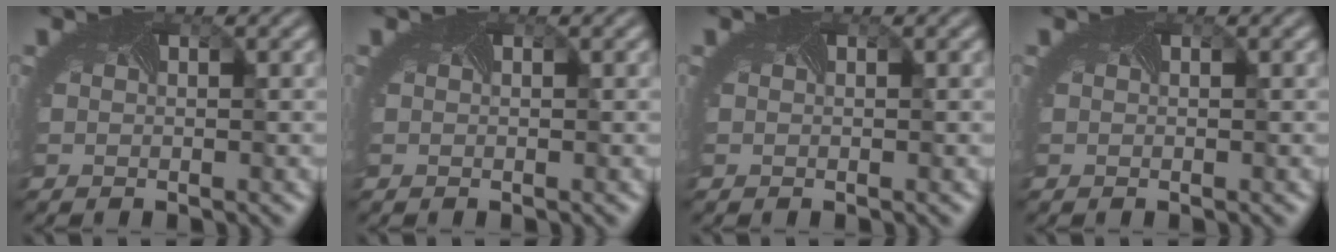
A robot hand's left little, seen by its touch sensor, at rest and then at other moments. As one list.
[{"total": 0.0}, {"total": 0.0}, {"total": 0.0}]